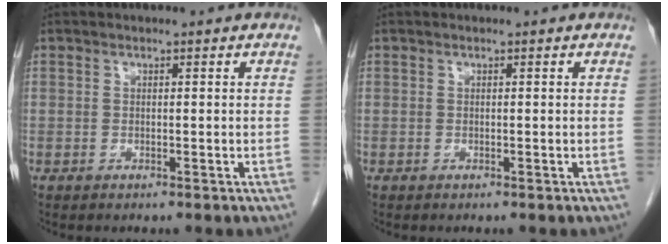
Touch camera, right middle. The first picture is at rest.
{"total": 0.0}